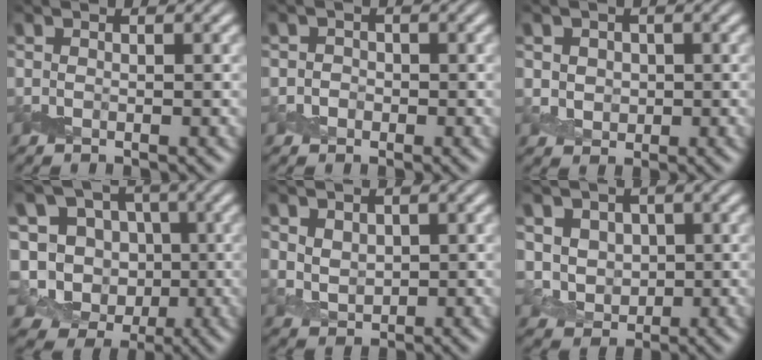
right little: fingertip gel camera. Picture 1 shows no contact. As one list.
[{"total": 1.3, "force": [-0.3, 1.2, 0.3], "torque": [0.009, -0.003, -0.013]}, {"total": 2.0, "force": [0.1, 1.8, 0.9], "torque": [-0.016, 0.001, 0.001]}, {"total": 11.8, "force": [-1.9, 10.9, 4.4], "torque": [-0.103, 0.014, -0.047]}, {"total": 2.1, "force": [0.6, 1.6, 1.2], "torque": [-0.029, -0.007, 0.017]}, {"total": 3.4, "force": [0.5, 3.0, 1.4], "torque": [-0.039, -0.011, 0.020]}]